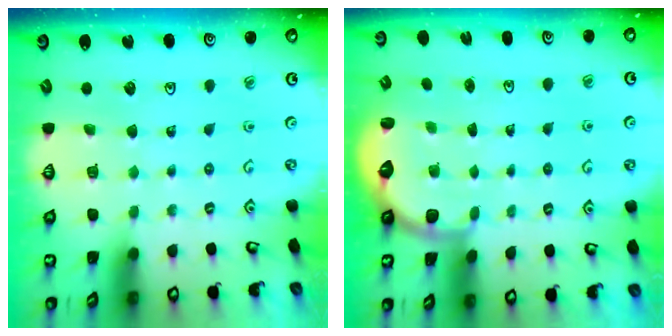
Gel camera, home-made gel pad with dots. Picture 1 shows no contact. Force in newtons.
{"total": 2.8, "press": 2.0, "slide": 2.0}